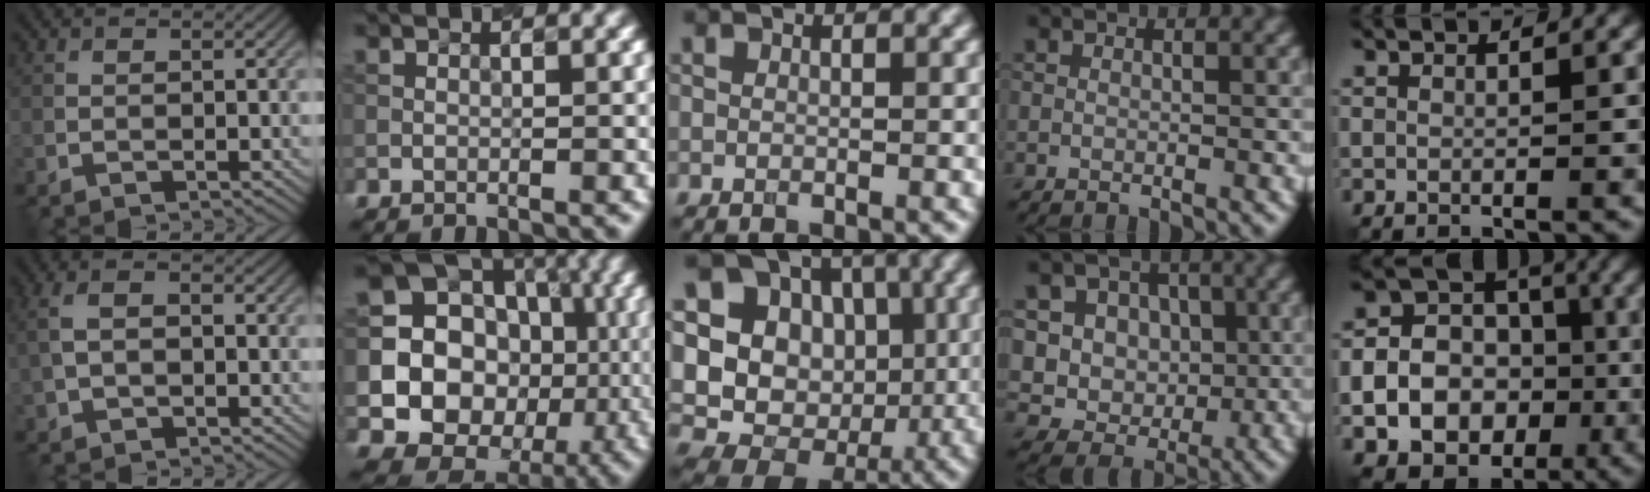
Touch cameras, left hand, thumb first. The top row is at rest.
{"thumb": {"total": 4.6, "force": [0.6, 2.6, 3.7], "torque": [-0.090, 0.011, 0.008]}, "index": {"total": 17.9, "force": [-0.1, 16.7, 6.5], "torque": [-0.152, 0.021, -0.024]}, "middle": {"total": 13.6, "force": [1.3, 12.4, 5.4], "torque": [-0.145, 0.044, 0.017]}, "ring": {"total": 8.7, "force": [1.5, 7.7, 3.8], "torque": [-0.063, 0.020, 0.013]}, "little": {"total": 15.5, "force": [-4.4, 13.4, 6.4], "torque": [-0.131, -0.029, -0.076]}}